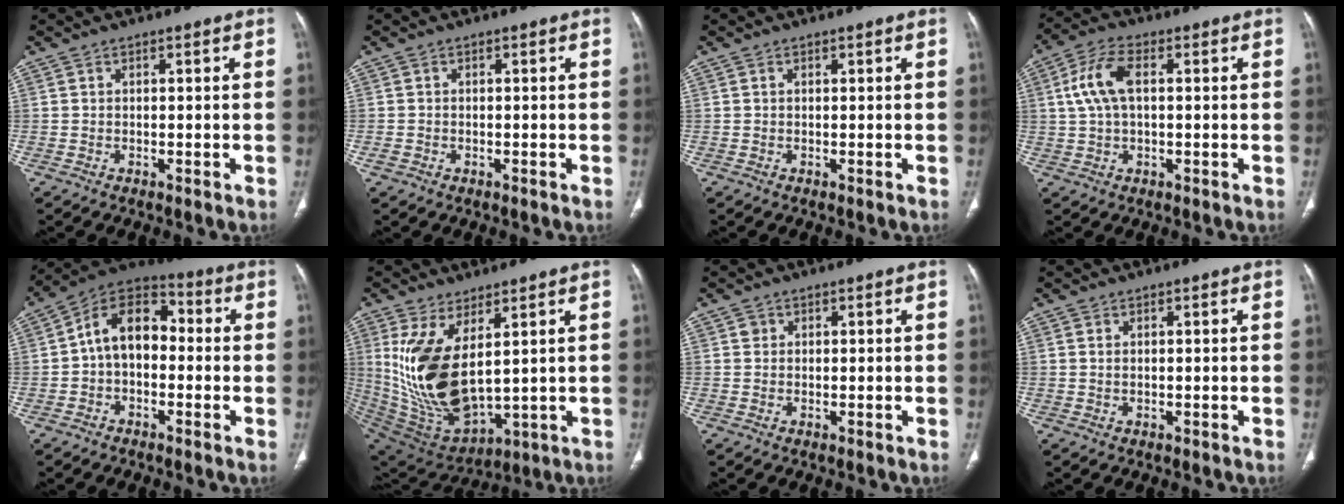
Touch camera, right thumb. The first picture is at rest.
{"total": 1.1, "force": [-0.4, 0.9, 0.4], "torque": [-0.013, 0.001, -0.006]}
{"total": 0.0}
{"total": 8.2, "force": [1.4, 4.3, 6.9], "torque": [-0.151, 0.020, 0.026]}
{"total": 11.7, "force": [-0.3, 8.0, 8.6], "torque": [-0.117, 0.039, -0.023]}
{"total": 17.3, "force": [4.1, 8.0, 14.8], "torque": [-0.291, -0.035, 0.108]}
{"total": 1.0, "force": [0.4, 0.9, 0.2], "torque": [0.005, 0.000, 0.005]}
{"total": 0.5, "force": [0.2, 0.2, 0.4], "torque": [-0.010, 0.002, 0.005]}